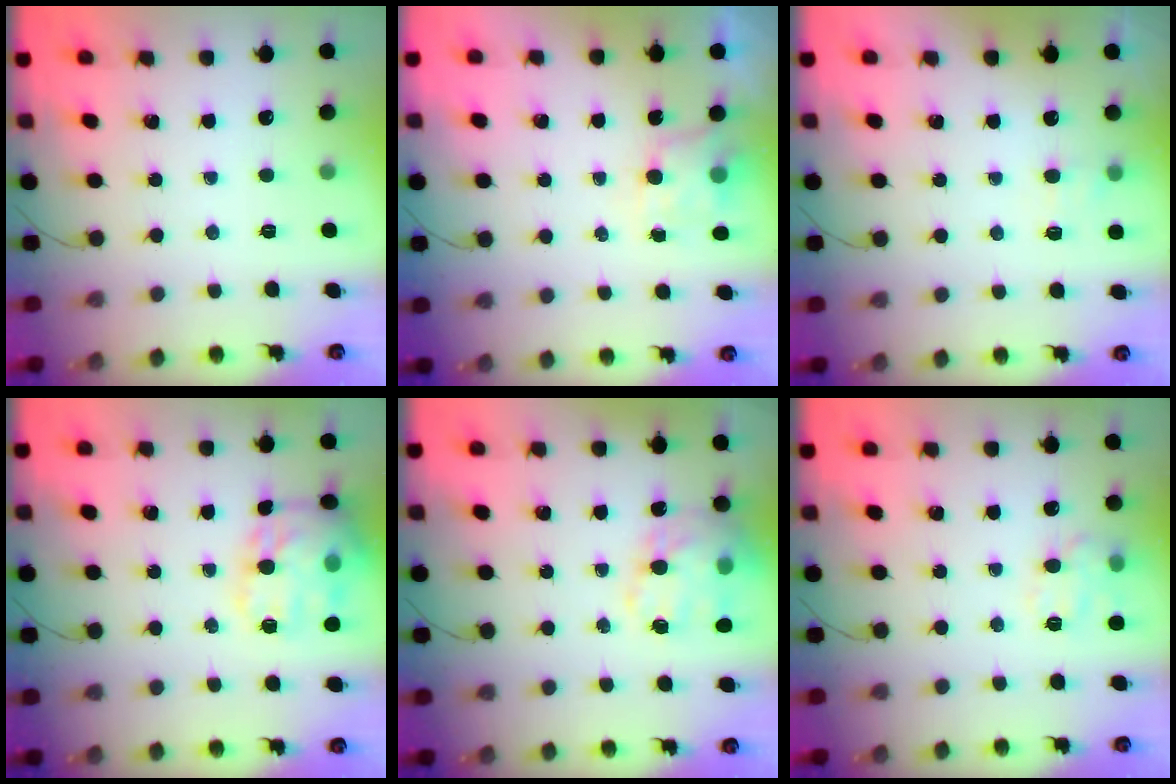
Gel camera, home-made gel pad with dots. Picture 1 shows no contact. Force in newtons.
{"total": 4.9, "press": 4.9, "slide": 0.6}
{"total": 6.7, "press": 6.5, "slide": 1.6}
{"total": 18.8, "press": 18.7, "slide": 1.5}
{"total": 19.4, "press": 19.1, "slide": 3.4}
{"total": 9.6, "press": 9.6, "slide": 1.1}